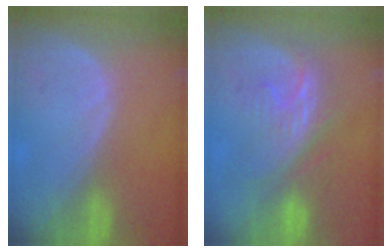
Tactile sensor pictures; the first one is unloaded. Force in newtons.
{"total": 7.8, "press": 7.6, "slide": 1.4}